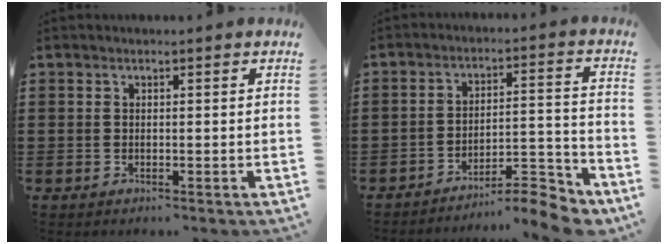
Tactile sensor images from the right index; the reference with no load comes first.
{"total": 8.2, "force": [-7.6, 0.9, 2.9], "torque": [-0.035, 0.014, -0.145]}